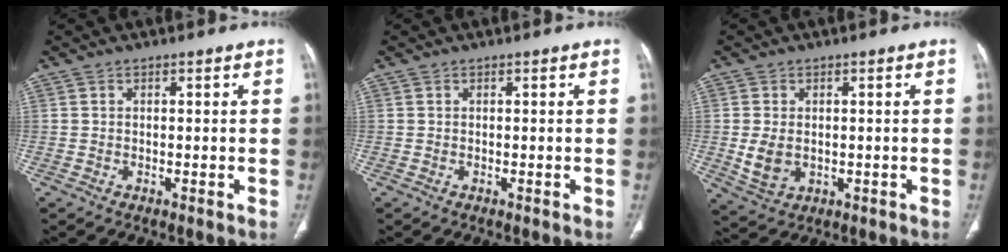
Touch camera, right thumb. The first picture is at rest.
{"total": 0.0}
{"total": 5.5, "force": [-0.3, 4.0, 3.7], "torque": [-0.066, -0.007, 0.007]}